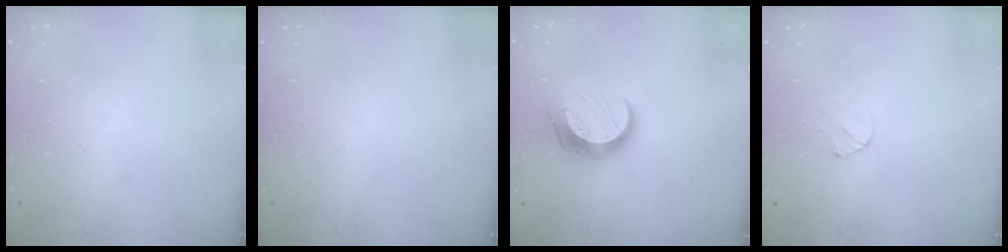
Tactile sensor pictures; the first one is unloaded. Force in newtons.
{"total": 0.0}
{"total": 11.1, "press": 11.1, "slide": 1.0}
{"total": 3.0, "press": 3.0, "slide": 0.3}